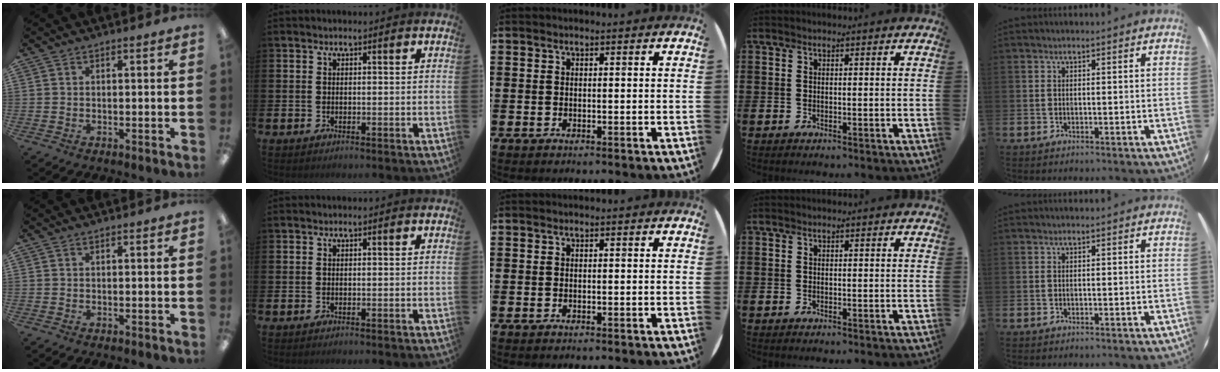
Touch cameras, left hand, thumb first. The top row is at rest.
{}